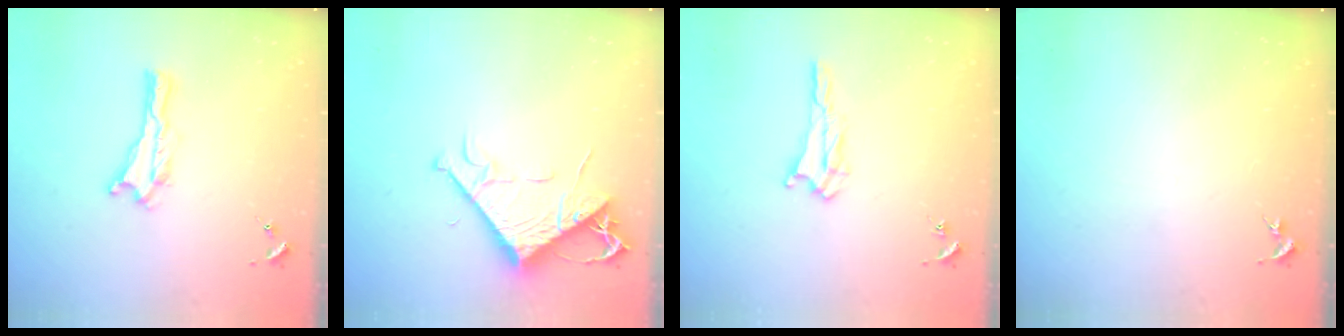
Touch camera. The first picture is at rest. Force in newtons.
{"total": 8.2, "press": 8.1, "slide": 1.1}
{"total": 1.7, "press": 1.7, "slide": 0.2}
{"total": 0.0}